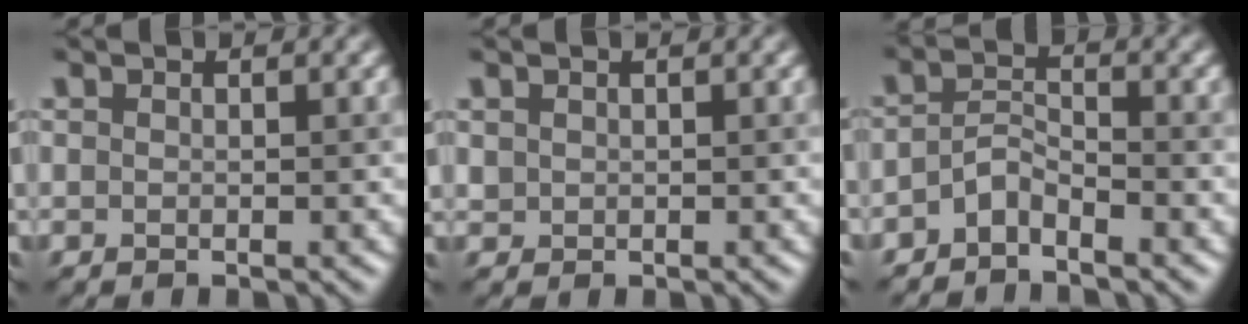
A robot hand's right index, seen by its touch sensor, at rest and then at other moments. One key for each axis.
{"total": 0.8, "fx": 0.6, "fy": 0.5, "fz": -0.3, "tx": 0.013, "ty": 0.005, "tz": 0.012}
{"total": 1.8, "fx": -1.4, "fy": 0.7, "fz": 0.9, "tx": -0.018, "ty": 0.013, "tz": -0.034}